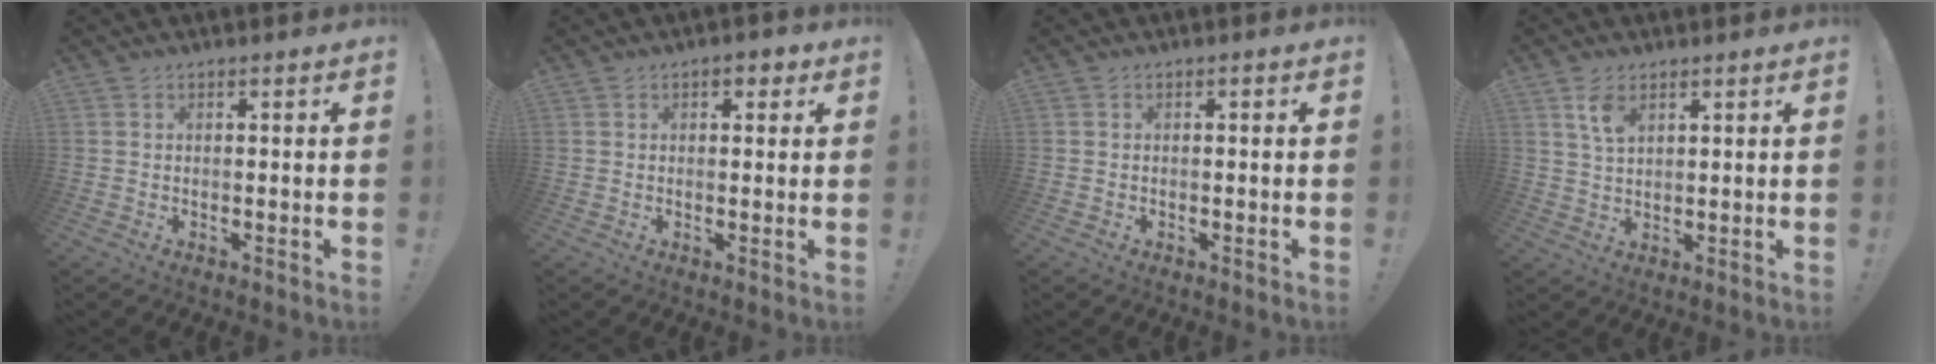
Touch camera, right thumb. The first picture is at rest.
{"total": 2.9, "force": [1.1, 1.8, 1.9], "torque": [-0.016, 0.000, 0.015]}
{"total": 0.7, "force": [-0.6, 0.3, 0.1], "torque": [-0.008, 0.004, -0.010]}
{"total": 5.9, "force": [3.2, 3.4, 3.6], "torque": [-0.055, -0.014, 0.058]}